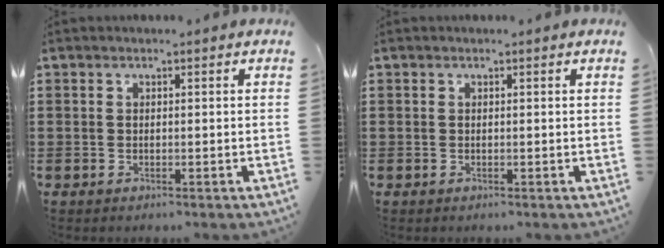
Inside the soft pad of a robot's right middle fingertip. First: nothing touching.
{"total": 0.0}